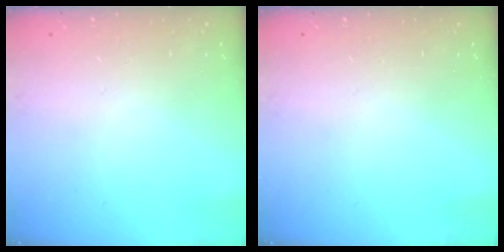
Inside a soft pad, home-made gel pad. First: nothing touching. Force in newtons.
{"total": 0.0}